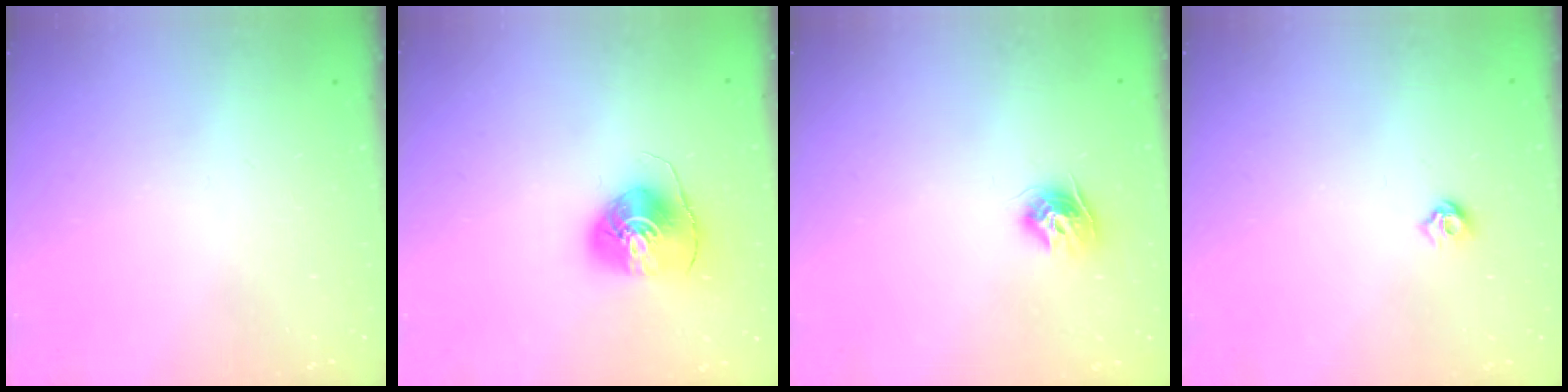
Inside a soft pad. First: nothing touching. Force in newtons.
{"total": 7.7, "press": 7.7, "slide": 0.7}
{"total": 9.6, "press": 9.6, "slide": 0.7}
{"total": 5.0, "press": 4.9, "slide": 0.8}